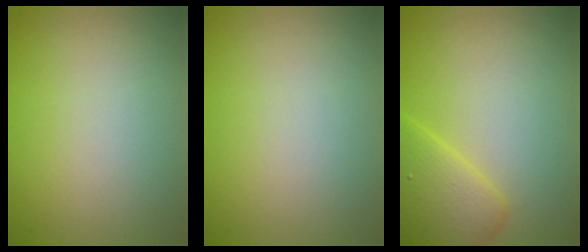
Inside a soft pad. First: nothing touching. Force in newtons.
{"total": 0.0}
{"total": 3.5, "press": 3.5, "slide": 0.2}